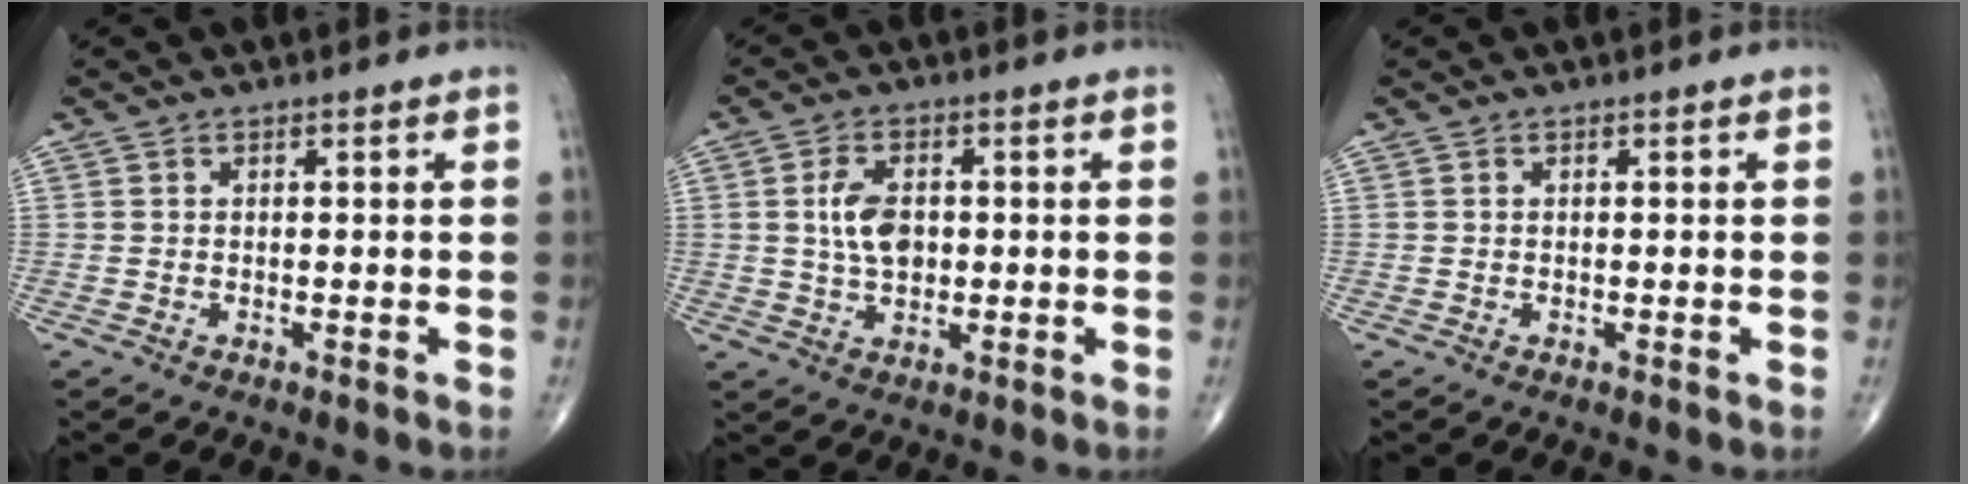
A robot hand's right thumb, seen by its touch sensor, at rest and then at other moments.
{"total": 6.7, "force": [0.6, 4.1, 5.2], "torque": [-0.091, 0.000, 0.012]}
{"total": 0.0}